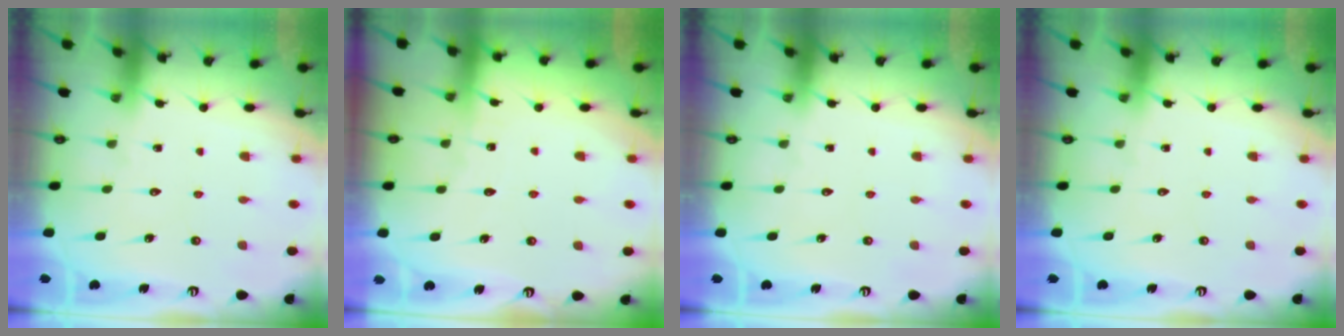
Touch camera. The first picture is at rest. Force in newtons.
{"total": 1.9, "press": 1.9, "slide": 0.2}
{"total": 0.0}
{"total": 0.0}